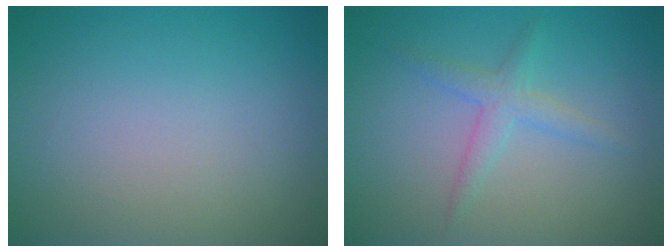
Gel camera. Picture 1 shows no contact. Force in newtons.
{"total": 2.1, "press": 2.1, "slide": 0.1}